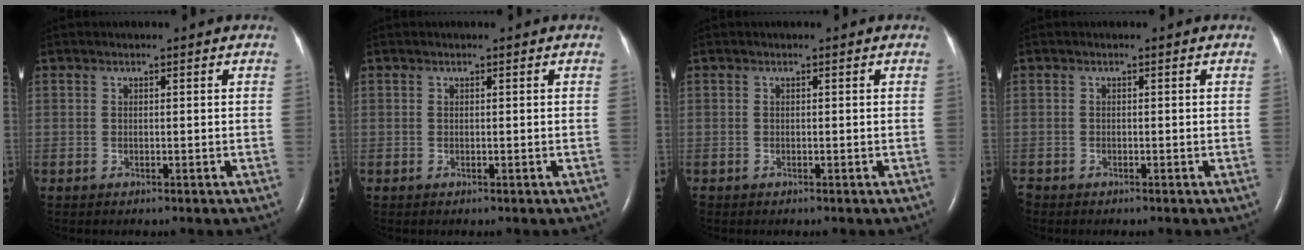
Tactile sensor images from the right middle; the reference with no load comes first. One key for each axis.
{"total": 0.0}
{"total": 0.0}
{"total": 0.8, "fx": -0.7, "fy": 0.4, "fz": 0.1, "tx": -0.005, "ty": -0.001, "tz": -0.011}